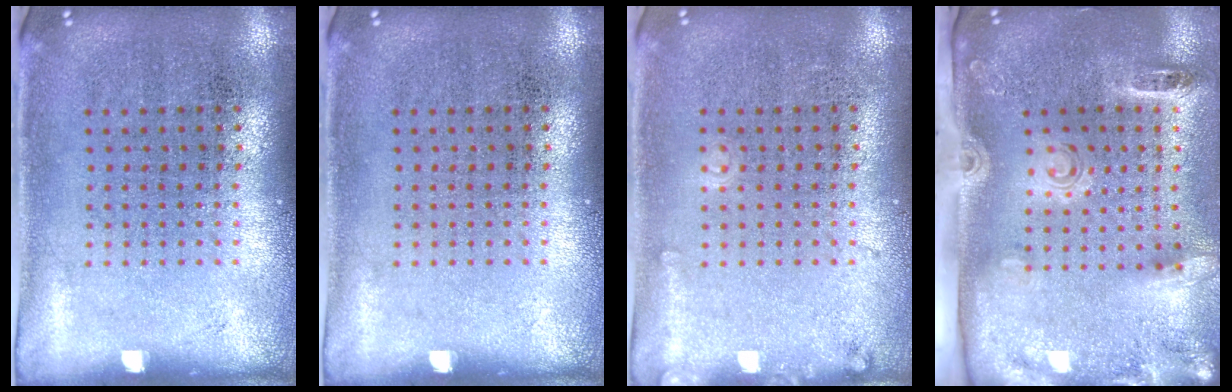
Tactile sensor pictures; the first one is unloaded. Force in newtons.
{"total": 0.0}
{"total": 1.0, "press": 1.0, "slide": 0.1}
{"total": 2.9, "press": 2.0, "slide": 2.1}